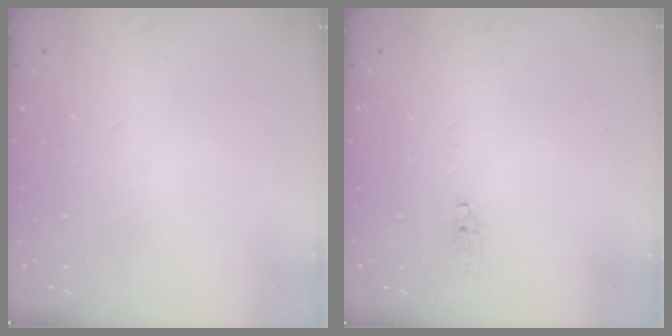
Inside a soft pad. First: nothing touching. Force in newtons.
{"total": 2.0, "press": 2.0, "slide": 0.2}